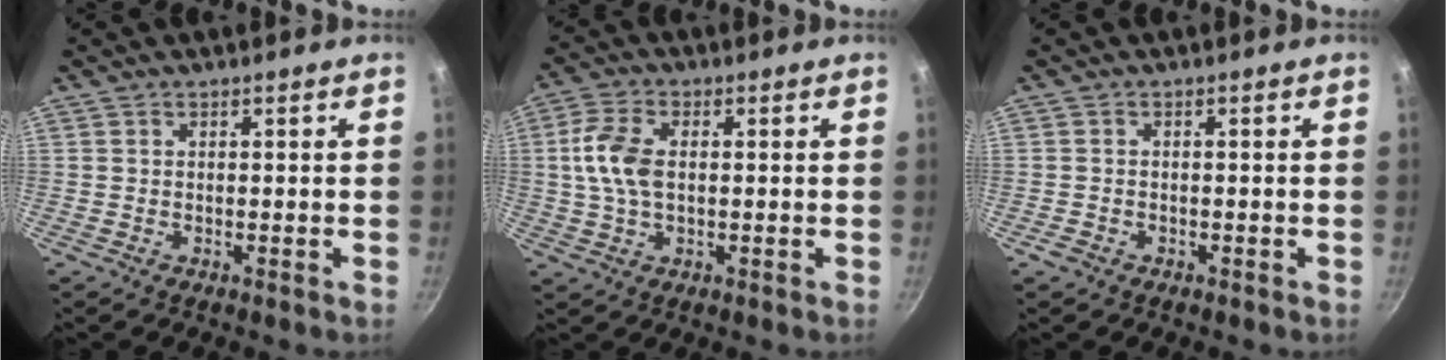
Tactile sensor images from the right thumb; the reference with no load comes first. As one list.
[{"total": 8.3, "force": [0.6, 4.9, 6.7], "torque": [-0.136, 0.014, 0.006]}, {"total": 1.6, "force": [-1.0, 1.1, 0.7], "torque": [-0.016, 0.009, -0.015]}]